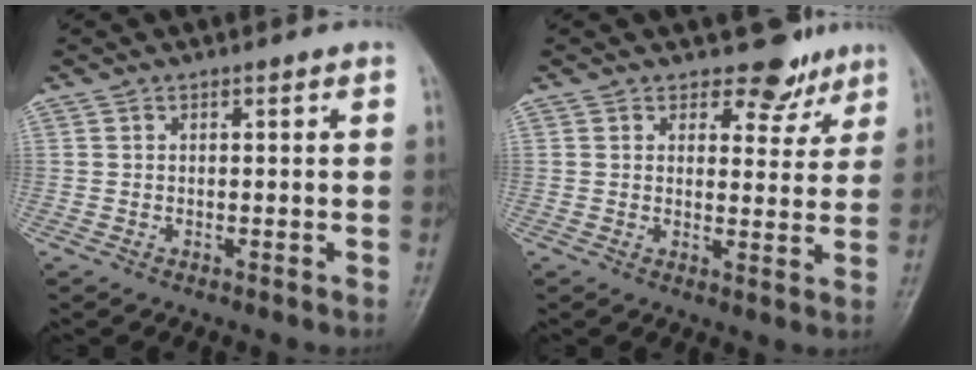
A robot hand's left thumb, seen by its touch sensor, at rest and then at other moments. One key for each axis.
{"total": 5.7, "fx": 4.5, "fy": 3.3, "fz": 1.2, "tx": 0.017, "ty": -0.032, "tz": 0.053}